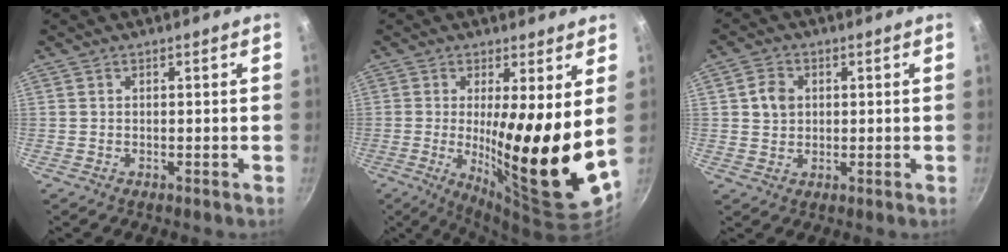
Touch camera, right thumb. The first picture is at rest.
{"total": 16.8, "force": [1.1, 2.8, 16.5], "torque": [-0.255, -0.039, 0.020]}
{"total": 4.5, "force": [0.9, 3.7, 2.3], "torque": [-0.023, 0.004, 0.015]}